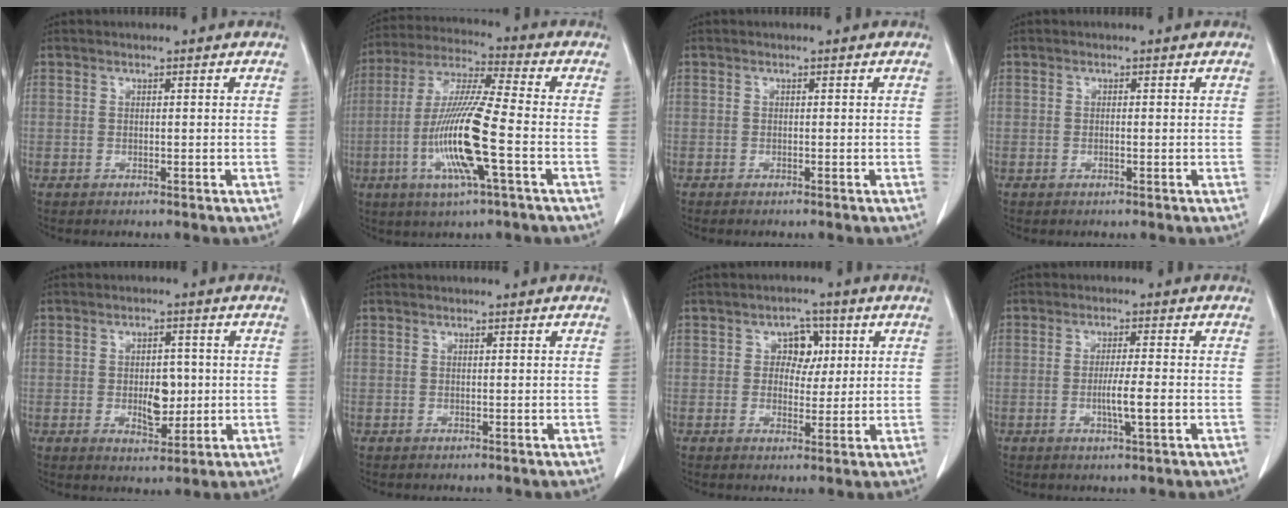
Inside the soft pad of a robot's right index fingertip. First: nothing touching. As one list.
[{"total": 15.8, "force": [-3.8, 0.8, 15.3], "torque": [-0.317, -0.012, -0.077]}, {"total": 0.8, "force": [-0.7, 0.0, 0.4], "torque": [-0.008, -0.002, -0.007]}, {"total": 0.6, "force": [-0.1, 0.1, 0.6], "torque": [-0.012, -0.001, 0.000]}, {"total": 5.4, "force": [-0.3, 2.8, 4.6], "torque": [-0.069, -0.001, 0.003]}, {"total": 0.0}, {"total": 4.5, "force": [1.2, 3.3, 2.8], "torque": [-0.032, 0.009, 0.018]}, {"total": 4.6, "force": [-1.0, -0.1, 4.5], "torque": [-0.080, -0.007, -0.018]}]